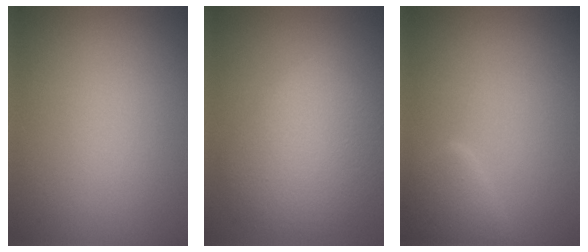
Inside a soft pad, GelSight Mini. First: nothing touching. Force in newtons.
{"total": 7.2, "press": 7.2, "slide": 0.2}
{"total": 2.6, "press": 2.6, "slide": 0.2}